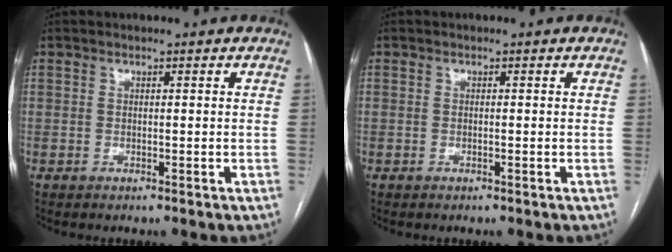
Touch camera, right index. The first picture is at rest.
{"total": 0.0}